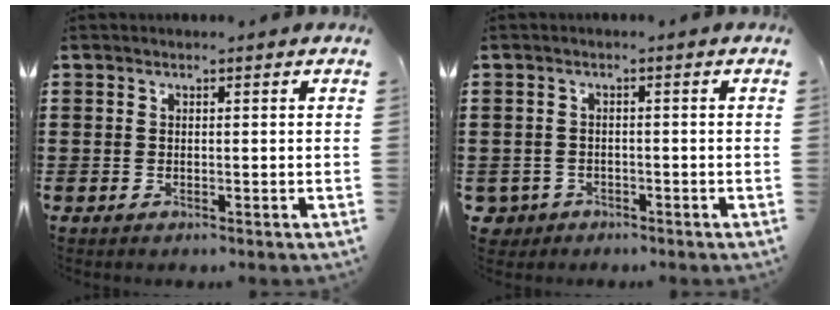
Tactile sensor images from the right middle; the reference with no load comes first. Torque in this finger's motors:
{"motor_torque": [-0.04, 0.12, 0.03, 0.00]}